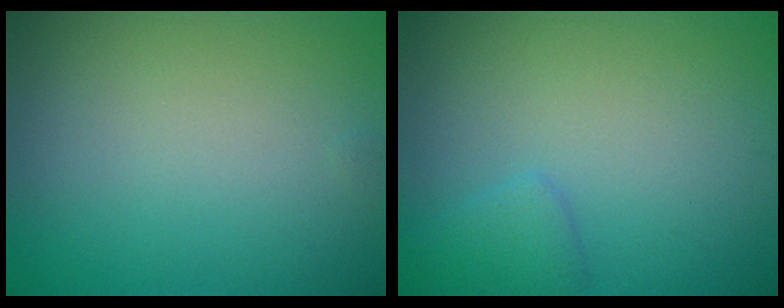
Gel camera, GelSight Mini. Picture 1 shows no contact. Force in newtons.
{"total": 1.4, "press": 1.4, "slide": 0.1}